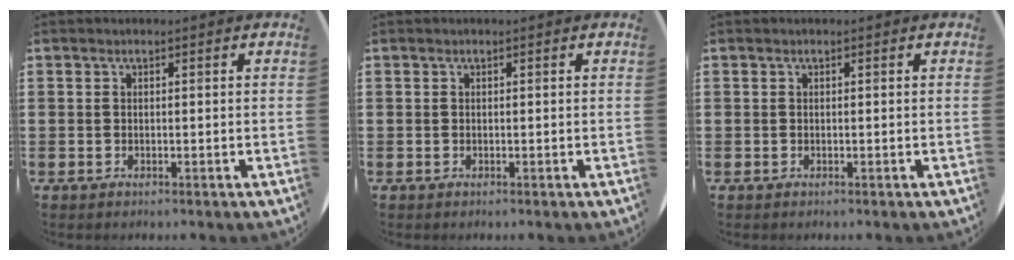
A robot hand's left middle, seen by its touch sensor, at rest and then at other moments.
{"total": 0.0}
{"total": 0.0}